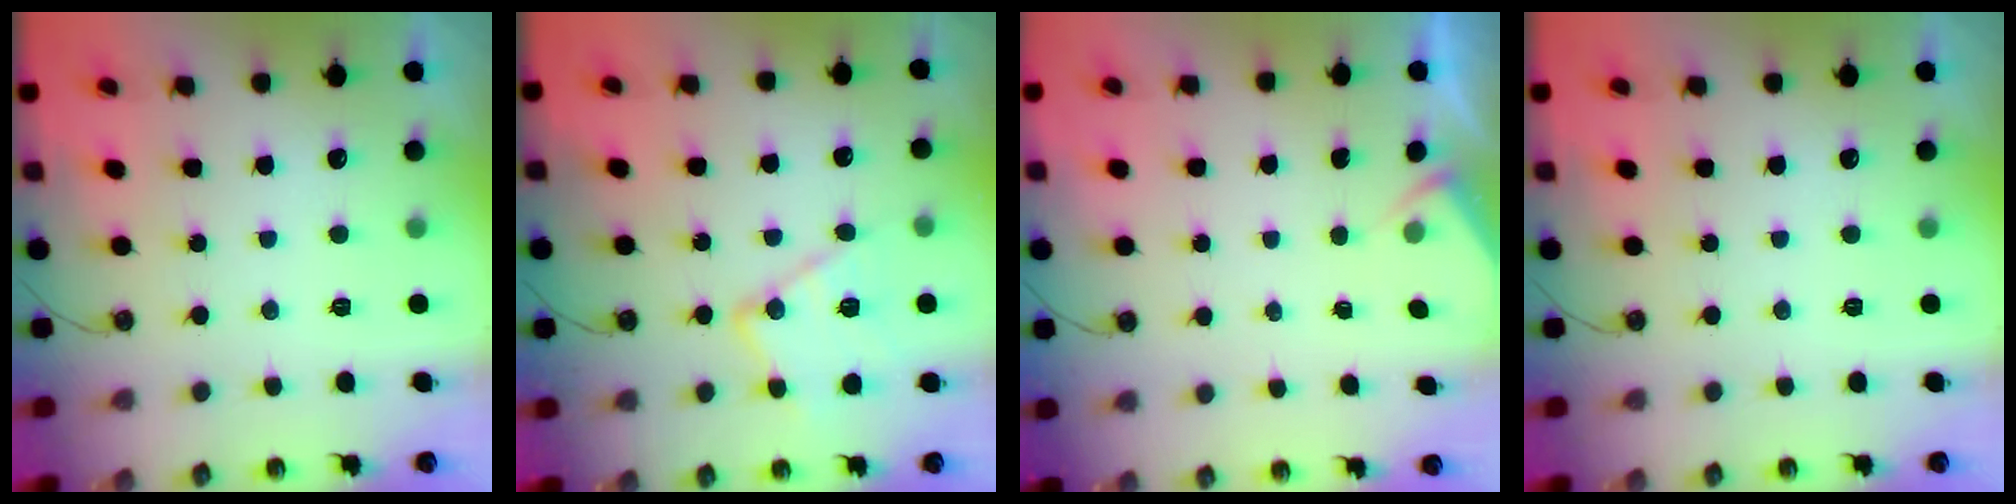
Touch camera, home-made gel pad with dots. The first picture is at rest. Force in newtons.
{"total": 13.5, "press": 13.5, "slide": 0.6}
{"total": 2.0, "press": 1.9, "slide": 0.4}
{"total": 0.0}